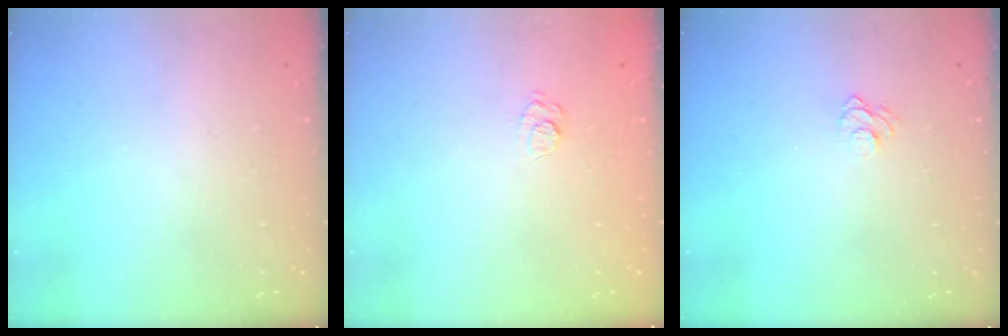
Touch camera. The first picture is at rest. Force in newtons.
{"total": 8.2, "press": 8.0, "slide": 1.4}
{"total": 5.2, "press": 5.1, "slide": 0.5}